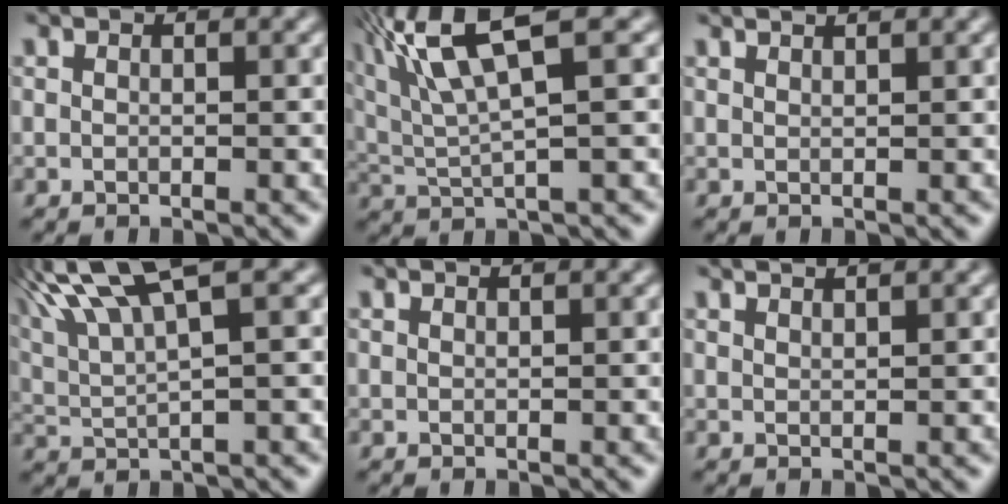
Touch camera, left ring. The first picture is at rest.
{"total": 6.9, "force": [3.4, 1.4, 5.9], "torque": [-0.133, 0.020, 0.075]}
{"total": 1.9, "force": [1.6, 0.6, 1.0], "torque": [-0.005, 0.024, 0.004]}
{"total": 7.8, "force": [4.3, 1.6, 6.3], "torque": [-0.134, 0.027, 0.092]}
{"total": 0.9, "force": [0.8, 0.3, 0.5], "torque": [0.001, 0.011, -0.001]}
{"total": 2.3, "force": [1.9, 0.6, 1.1], "torque": [-0.006, 0.027, 0.009]}